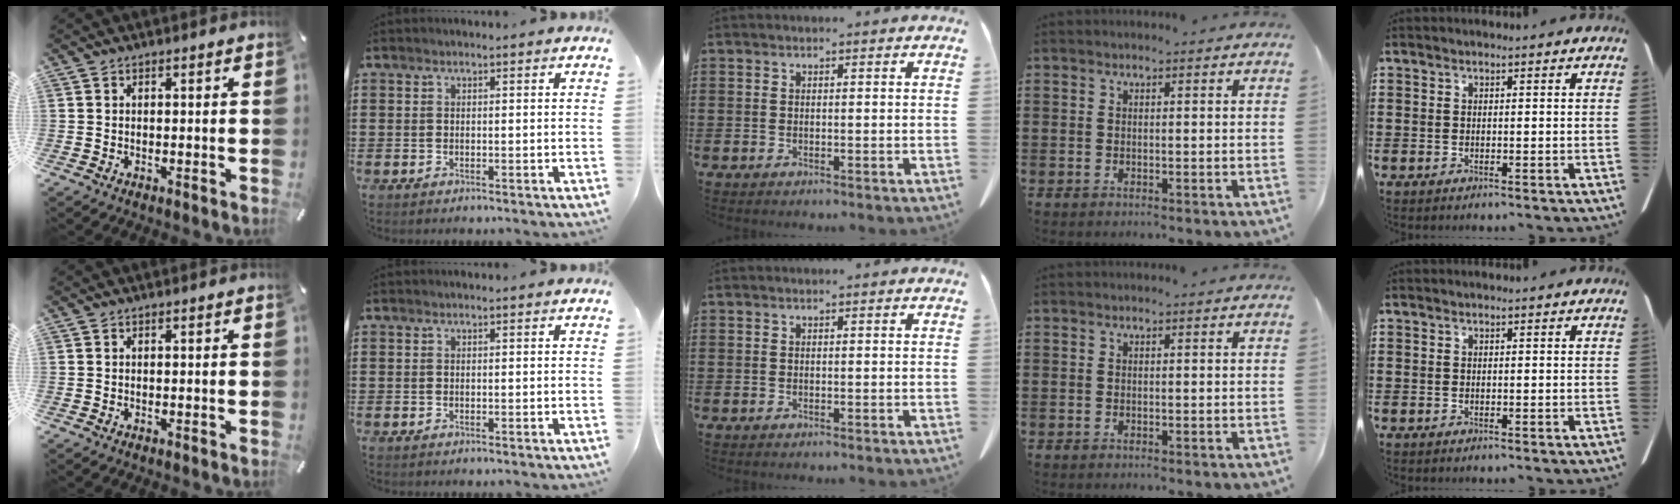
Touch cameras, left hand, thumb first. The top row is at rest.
{}